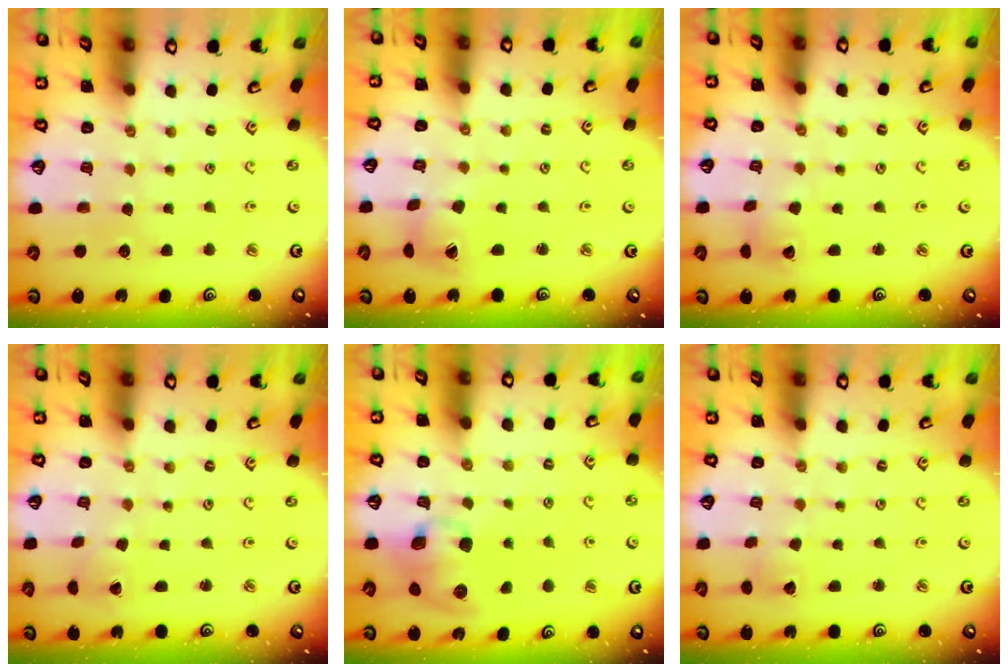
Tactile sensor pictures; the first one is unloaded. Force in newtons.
{"total": 7.5, "press": 7.5, "slide": 0.6}
{"total": 3.6, "press": 3.6, "slide": 0.3}
{"total": 0.6, "press": 0.3, "slide": 0.5}
{"total": 9.3, "press": 9.2, "slide": 1.5}
{"total": 3.4, "press": 3.4, "slide": 0.3}